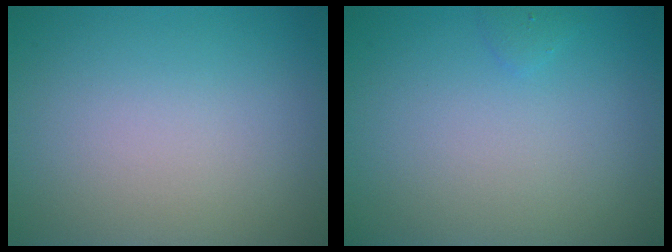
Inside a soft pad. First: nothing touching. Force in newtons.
{"total": 0.5, "press": 0.5, "slide": 0.1}